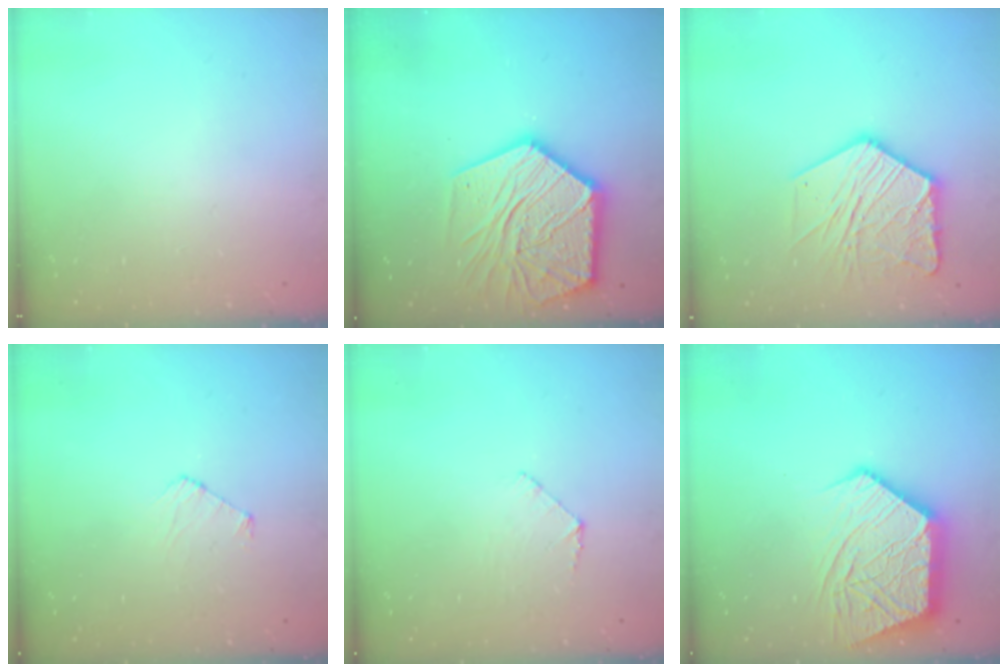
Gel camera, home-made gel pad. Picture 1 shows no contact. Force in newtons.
{"total": 21.9, "press": 21.8, "slide": 1.7}
{"total": 16.1, "press": 16.0, "slide": 1.3}
{"total": 4.3, "press": 4.3, "slide": 0.4}
{"total": 5.2, "press": 5.2, "slide": 0.4}
{"total": 19.9, "press": 19.8, "slide": 1.7}